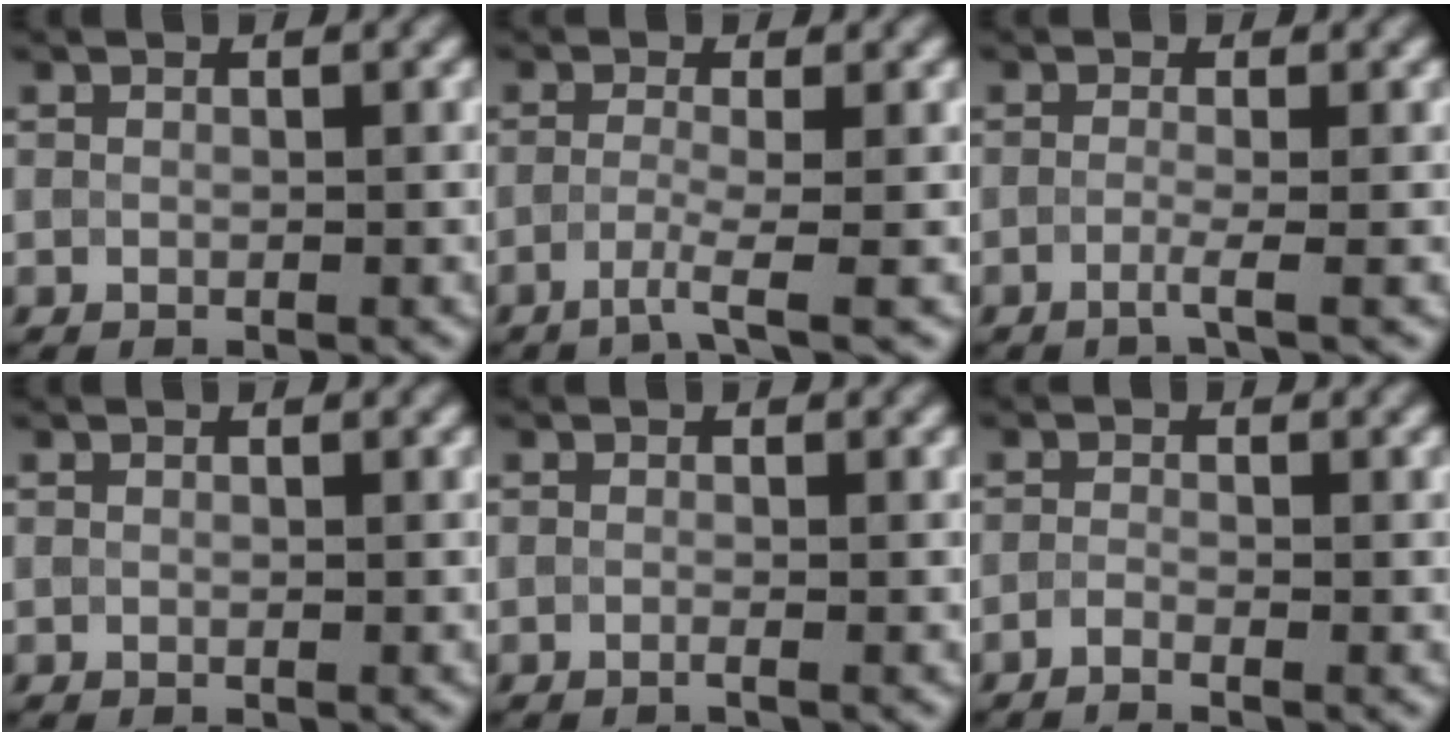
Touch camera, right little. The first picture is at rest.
{"total": 2.3, "force": [-1.8, -0.2, 1.4], "torque": [-0.025, -0.002, -0.040]}
{"total": 1.4, "force": [-1.2, 0.0, 0.8], "torque": [-0.012, -0.005, -0.026]}
{"total": 0.0}
{"total": 0.7, "force": [-0.7, 0.0, 0.2], "torque": [-0.001, -0.008, -0.014]}
{"total": 1.4, "force": [-1.4, -0.2, 0.0], "torque": [0.000, -0.004, -0.026]}